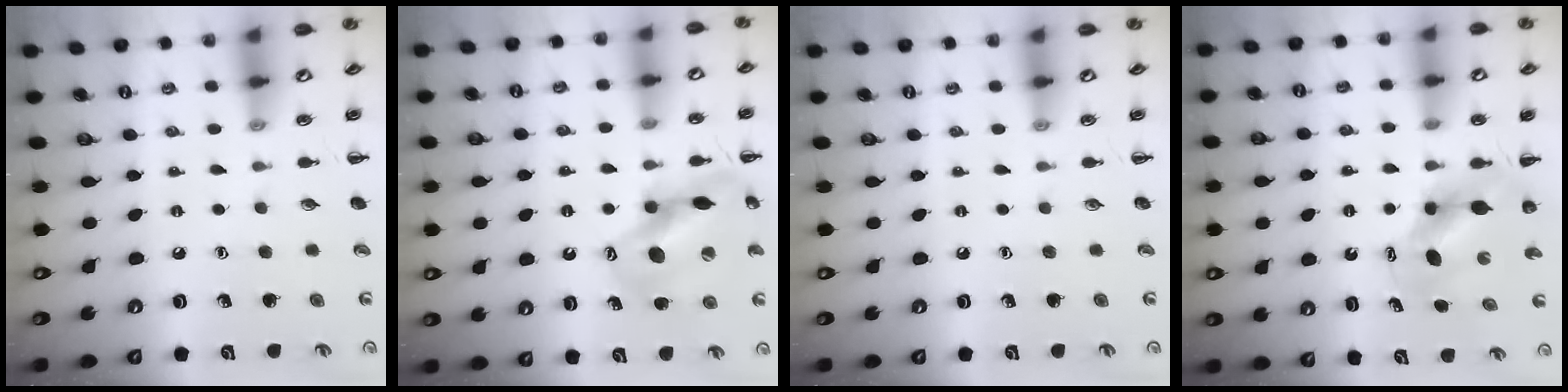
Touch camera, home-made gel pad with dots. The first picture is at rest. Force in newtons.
{"total": 13.6, "press": 13.2, "slide": 3.6}
{"total": 0.0}
{"total": 7.2, "press": 7.1, "slide": 1.4}